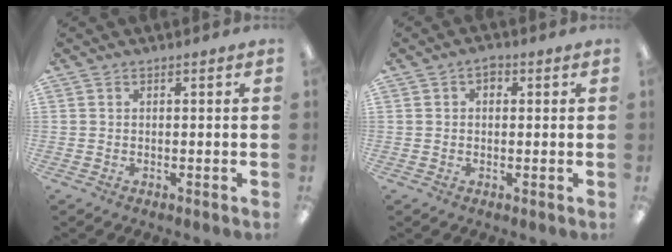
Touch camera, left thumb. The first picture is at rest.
{"total": 1.7, "force": [0.4, 1.3, 1.0], "torque": [-0.014, 0.000, 0.005]}